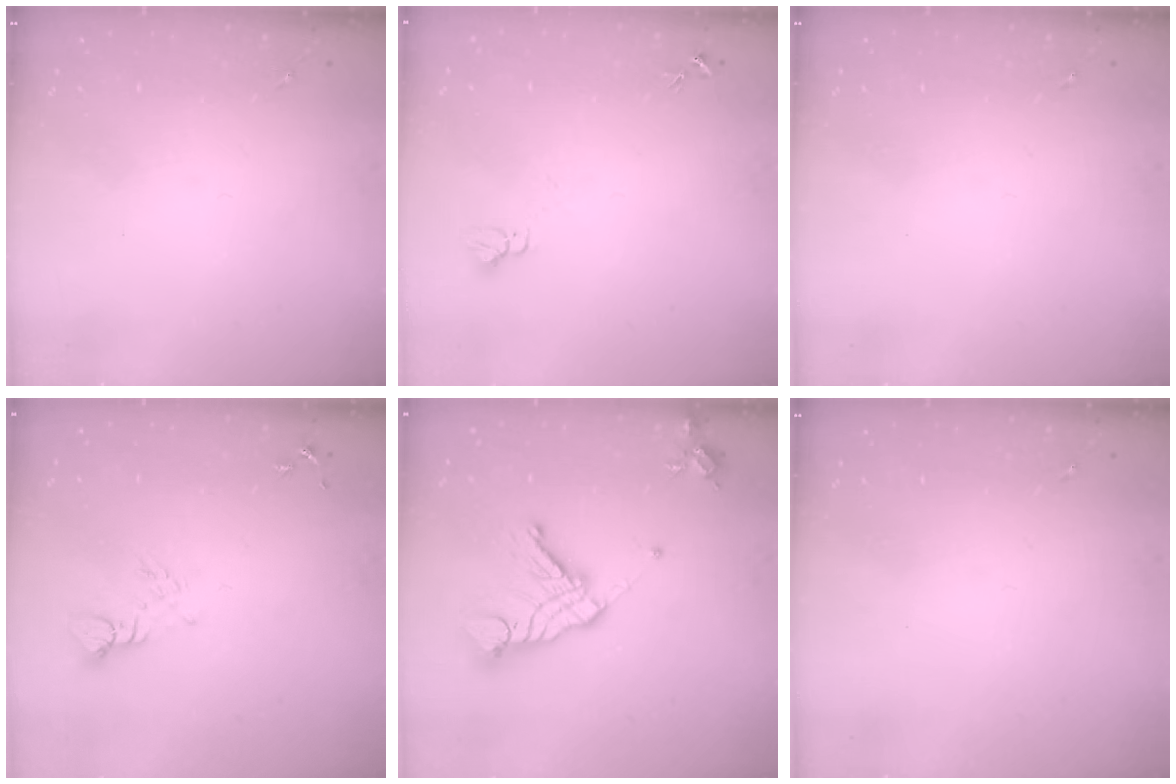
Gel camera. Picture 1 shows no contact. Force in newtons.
{"total": 4.1, "press": 4.1, "slide": 0.3}
{"total": 0.0}
{"total": 4.8, "press": 4.8, "slide": 0.2}
{"total": 17.6, "press": 17.5, "slide": 1.9}
{"total": 0.0}